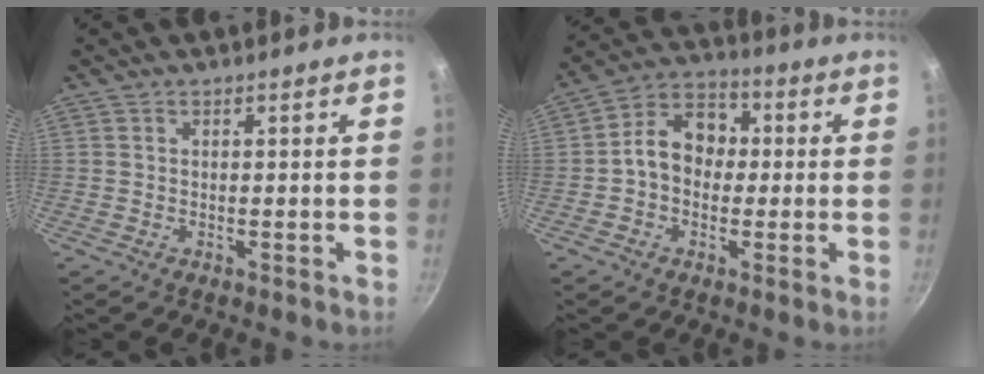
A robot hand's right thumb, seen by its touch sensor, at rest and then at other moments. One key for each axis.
{"total": 10.0, "fx": -0.1, "fy": 7.8, "fz": 6.2, "tx": -0.064, "ty": 0.031, "tz": -0.022}